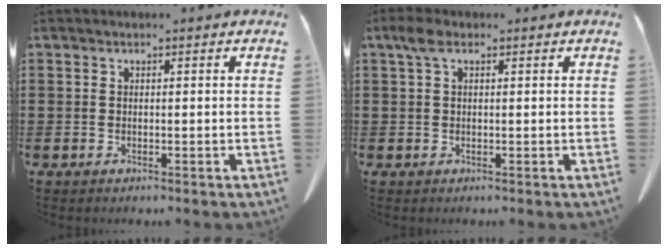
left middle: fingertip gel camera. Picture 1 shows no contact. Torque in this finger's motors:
{"motor_torque": [0.80, 0.64, 0.06, 0.02]}